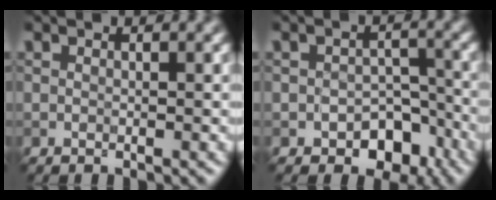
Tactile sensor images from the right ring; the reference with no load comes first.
{"total": 4.4, "force": [-2.4, 3.0, 2.2], "torque": [-0.016, -0.003, -0.031]}